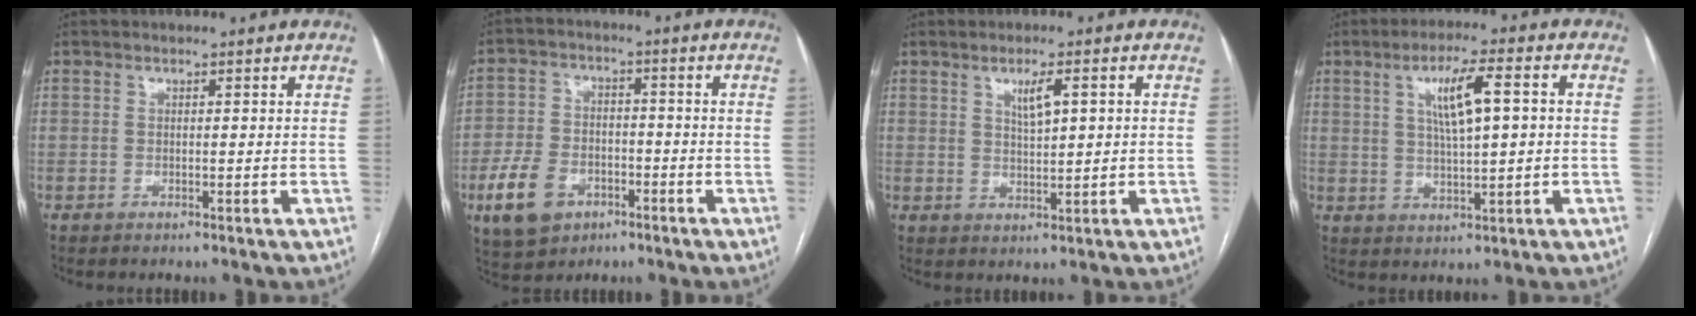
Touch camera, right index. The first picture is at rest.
{"total": 9.5, "force": [-4.4, 6.5, 5.3], "torque": [-0.121, 0.008, -0.069]}
{"total": 3.8, "force": [1.3, 0.8, 3.5], "torque": [-0.063, -0.002, 0.024]}
{"total": 8.1, "force": [1.7, 1.3, 7.8], "torque": [-0.140, 0.014, 0.035]}